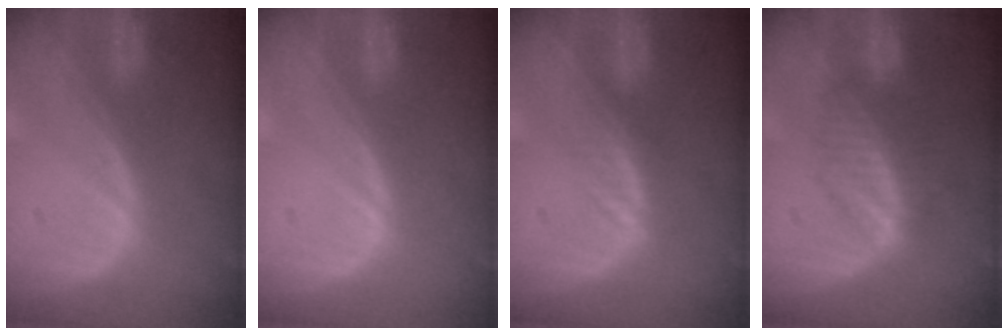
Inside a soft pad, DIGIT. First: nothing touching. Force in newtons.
{"total": 0.5, "press": 0.1, "slide": 0.5}
{"total": 2.0, "press": 2.0, "slide": 0.2}
{"total": 6.9, "press": 5.9, "slide": 3.6}